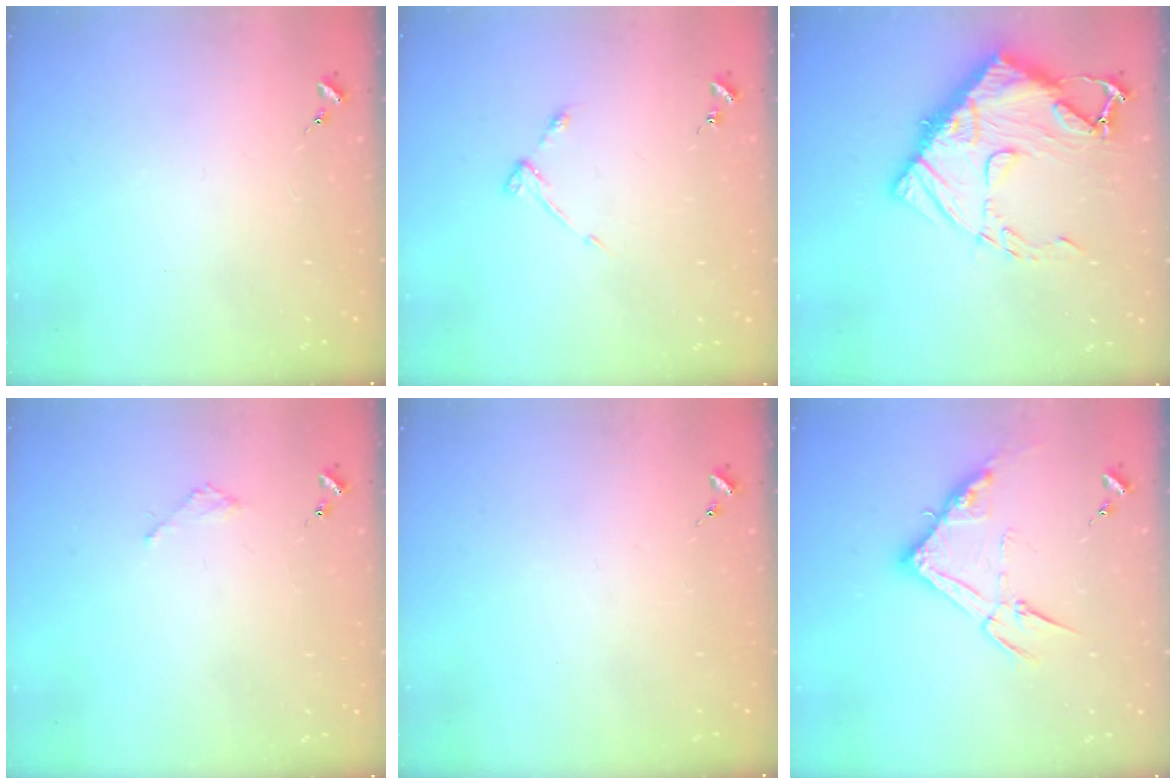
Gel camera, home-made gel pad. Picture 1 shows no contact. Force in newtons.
{"total": 3.9, "press": 3.9, "slide": 0.6}
{"total": 18.3, "press": 18.2, "slide": 2.1}
{"total": 2.1, "press": 2.1, "slide": 0.2}
{"total": 0.0}
{"total": 13.8, "press": 13.8, "slide": 0.8}